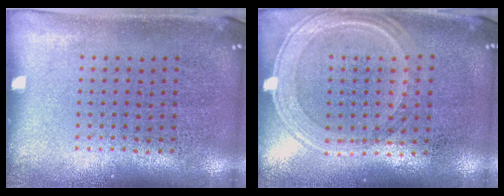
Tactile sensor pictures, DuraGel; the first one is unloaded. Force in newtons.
{"total": 1.3, "press": 1.2, "slide": 0.5}